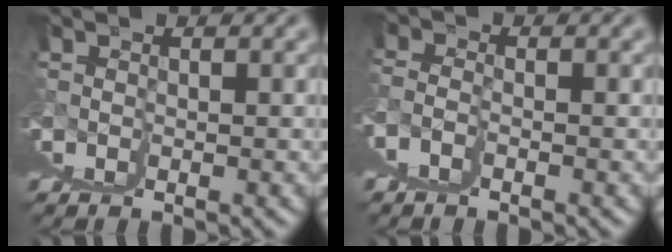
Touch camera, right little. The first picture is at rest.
{"total": 1.5, "force": [1.0, 0.0, 1.1], "torque": [-0.018, 0.009, 0.018]}